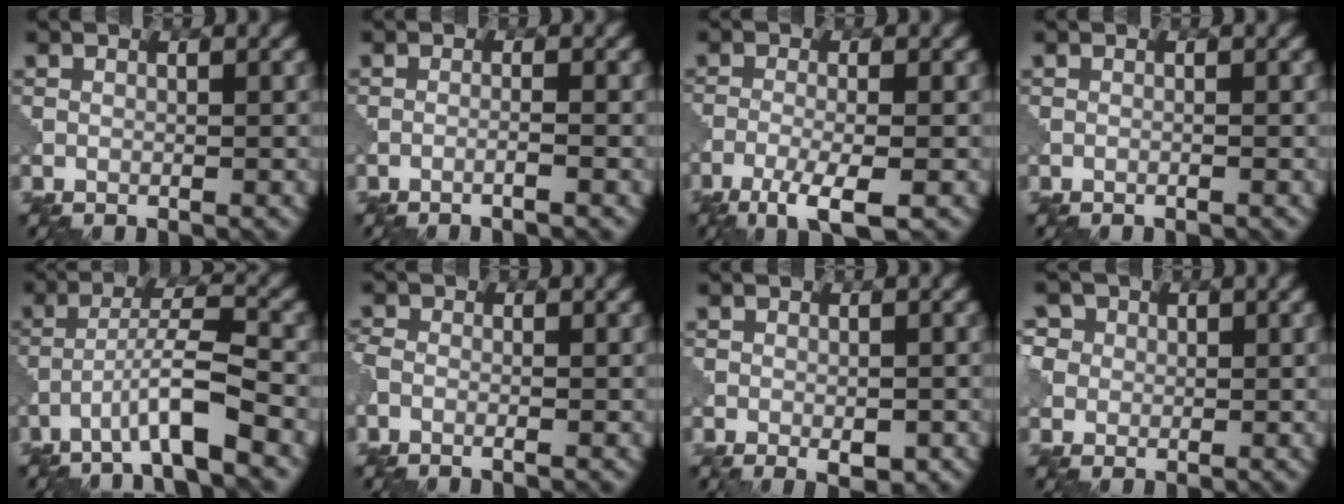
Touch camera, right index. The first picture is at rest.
{"total": 1.2, "force": [-1.0, 0.1, 0.7], "torque": [0.004, 0.000, -0.035]}
{"total": 4.3, "force": [-3.0, 0.5, 3.0], "torque": [-0.056, -0.004, -0.060]}
{"total": 0.5, "force": [-0.2, 0.3, 0.4], "torque": [0.009, -0.003, -0.019]}
{"total": 4.8, "force": [-3.4, -0.4, 3.4], "torque": [-0.061, 0.018, -0.065]}
{"total": 1.2, "force": [-0.7, 0.6, 0.7], "torque": [-0.009, 0.003, -0.027]}
{"total": 1.4, "force": [-1.0, 0.1, 0.9], "torque": [-0.020, -0.008, -0.009]}
{"total": 2.4, "force": [0.9, 2.3, 0.1], "torque": [-0.022, 0.007, 0.011]}